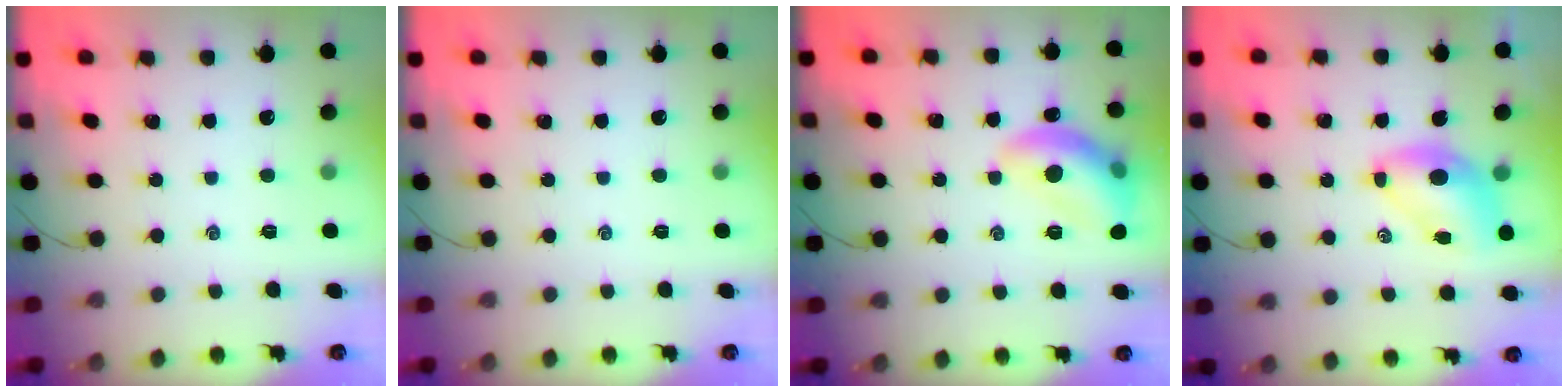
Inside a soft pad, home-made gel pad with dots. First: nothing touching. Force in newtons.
{"total": 0.0}
{"total": 14.1, "press": 14.1, "slide": 1.1}
{"total": 6.9, "press": 6.7, "slide": 1.5}